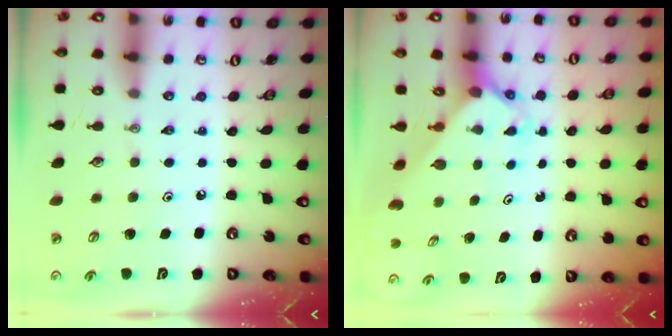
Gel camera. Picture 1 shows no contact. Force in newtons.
{"total": 2.4, "press": 2.4, "slide": 0.2}